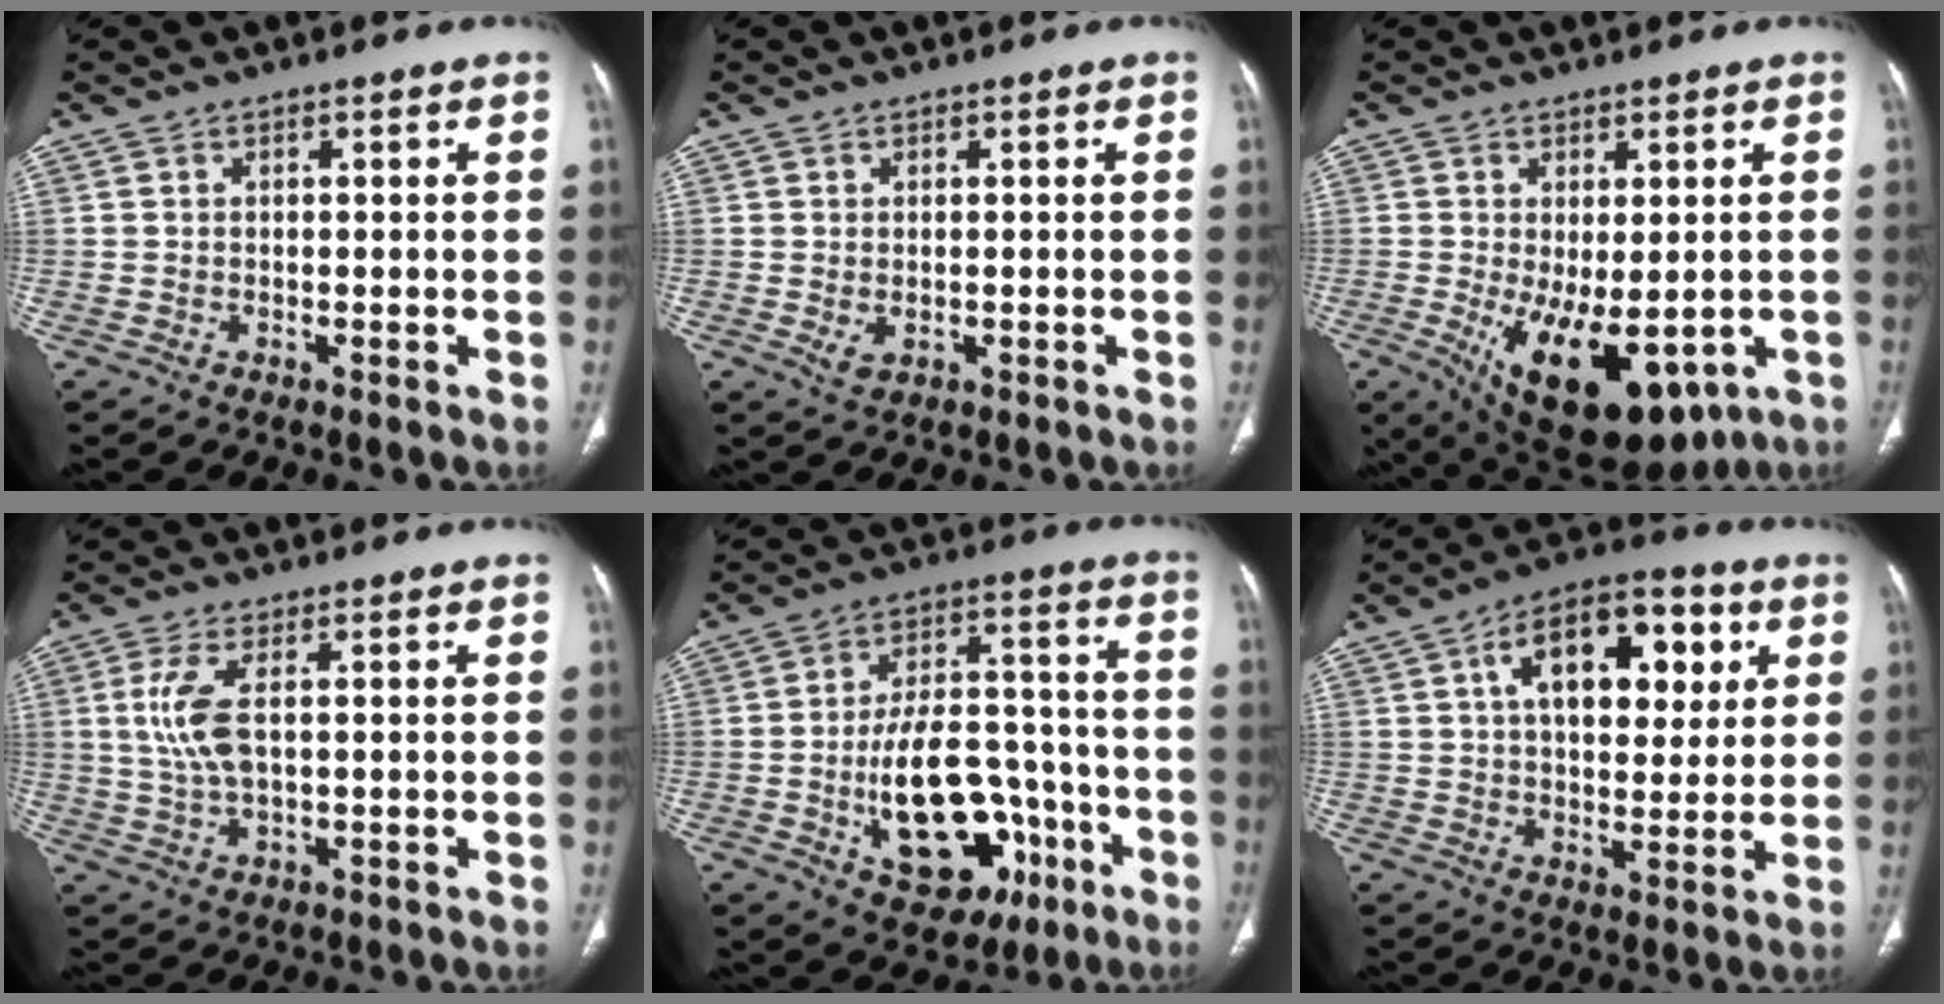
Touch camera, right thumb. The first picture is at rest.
{"total": 1.7, "force": [-0.3, 1.1, 1.3], "torque": [-0.023, -0.004, 0.002]}
{"total": 15.6, "force": [-5.0, 7.7, 12.6], "torque": [-0.190, -0.018, -0.048]}
{"total": 6.9, "force": [1.1, 2.8, 6.2], "torque": [-0.154, 0.001, 0.025]}
{"total": 20.2, "force": [-6.9, 11.7, 14.9], "torque": [-0.205, 0.048, -0.088]}
{"total": 16.8, "force": [5.3, 9.4, 12.9], "torque": [-0.152, 0.007, 0.078]}